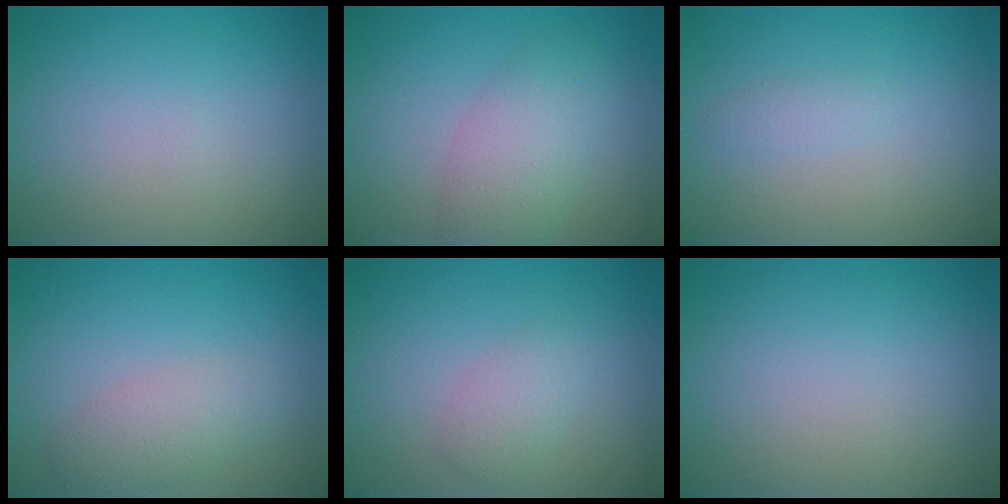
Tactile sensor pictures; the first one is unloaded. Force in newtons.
{"total": 4.1, "press": 4.1, "slide": 0.2}
{"total": 0.9, "press": 0.9, "slide": 0.0}
{"total": 2.5, "press": 2.5, "slide": 0.1}
{"total": 2.0, "press": 2.0, "slide": 0.0}
{"total": 0.0}